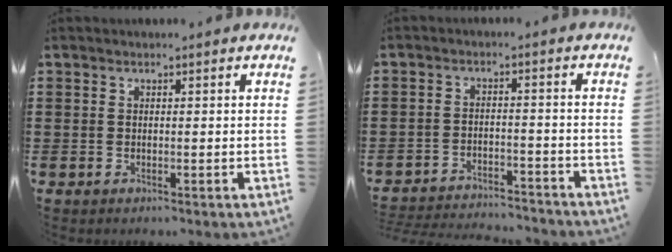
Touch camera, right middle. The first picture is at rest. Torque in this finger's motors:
{"motor_torque": [2.14, 0.00, 0.59, 0.12]}